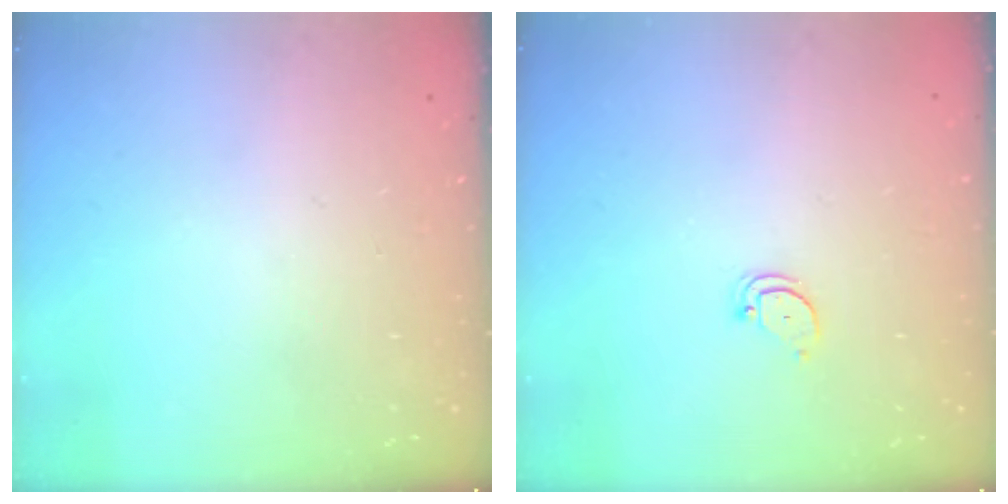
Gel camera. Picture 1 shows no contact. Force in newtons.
{"total": 2.6, "press": 2.6, "slide": 0.0}